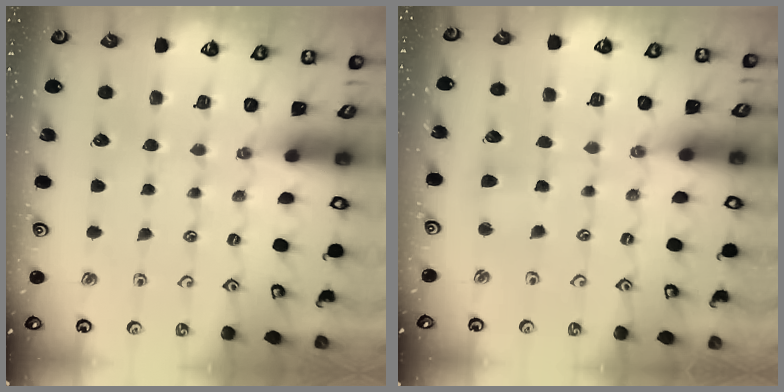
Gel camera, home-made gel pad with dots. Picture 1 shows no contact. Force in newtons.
{"total": 2.8, "press": 2.8, "slide": 0.5}